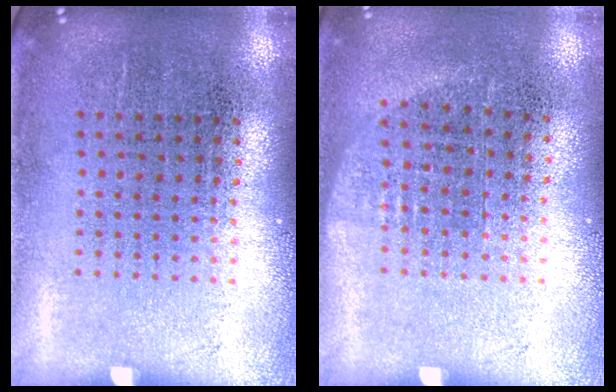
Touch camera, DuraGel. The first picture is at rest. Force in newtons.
{"total": 0.7, "press": 0.6, "slide": 0.4}